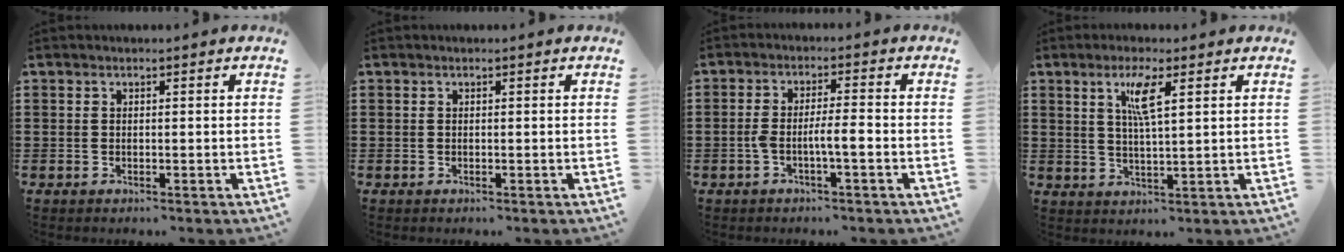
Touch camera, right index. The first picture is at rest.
{"total": 0.0}
{"total": 4.1, "force": [-1.4, 0.7, 3.8], "torque": [-0.083, -0.001, -0.033]}
{"total": 4.8, "force": [2.1, 0.7, 4.3], "torque": [-0.092, 0.005, 0.032]}